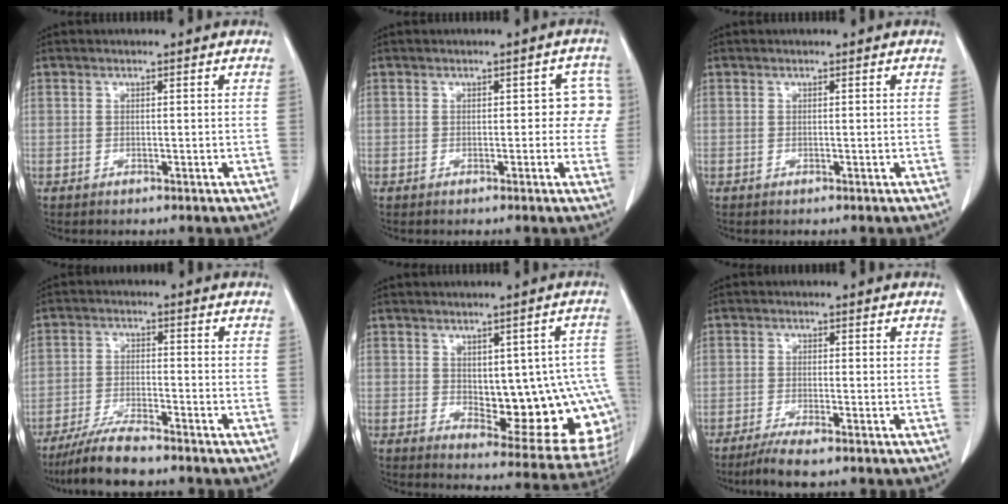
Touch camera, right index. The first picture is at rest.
{"total": 4.0, "force": [0.1, 2.5, 3.2], "torque": [-0.010, 0.023, -0.004]}
{"total": 0.0}
{"total": 6.9, "force": [-5.8, 0.8, 3.6], "torque": [-0.069, -0.020, -0.109]}
{"total": 16.1, "force": [-1.0, 6.5, 14.7], "torque": [-0.136, 0.015, 0.015]}
{"total": 4.2, "force": [-3.2, 0.2, 2.7], "torque": [-0.052, -0.011, -0.059]}